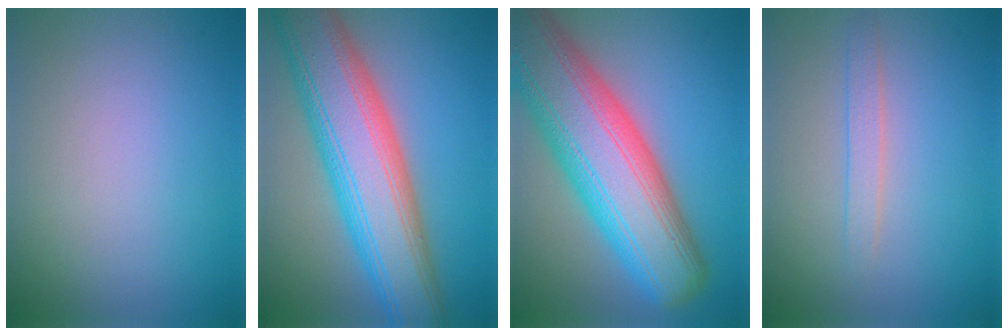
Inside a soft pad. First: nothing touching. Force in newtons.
{"total": 12.0, "press": 12.0, "slide": 0.6}
{"total": 14.7, "press": 14.7, "slide": 0.8}
{"total": 1.5, "press": 1.4, "slide": 0.1}